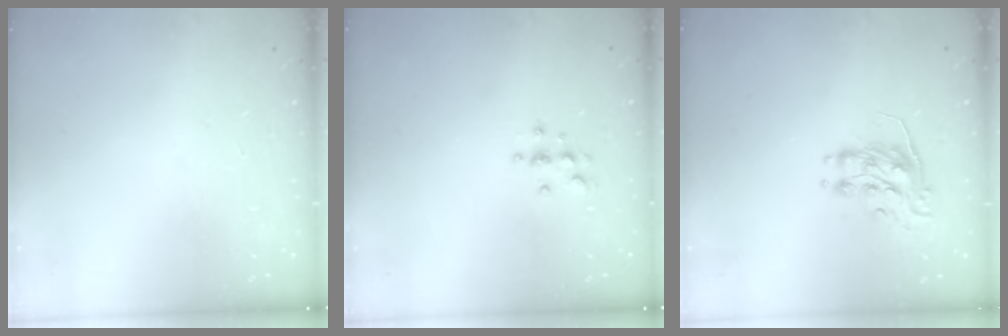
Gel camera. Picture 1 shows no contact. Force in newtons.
{"total": 4.0, "press": 3.9, "slide": 0.5}
{"total": 8.2, "press": 8.2, "slide": 0.1}